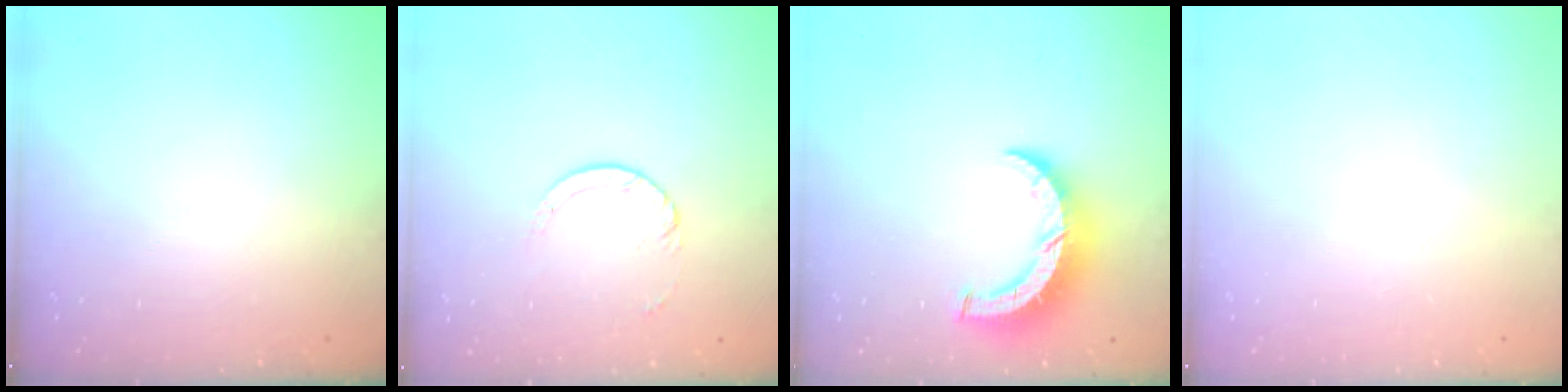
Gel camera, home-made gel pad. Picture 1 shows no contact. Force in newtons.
{"total": 3.0, "press": 2.9, "slide": 0.4}
{"total": 8.4, "press": 8.4, "slide": 0.7}
{"total": 0.0}